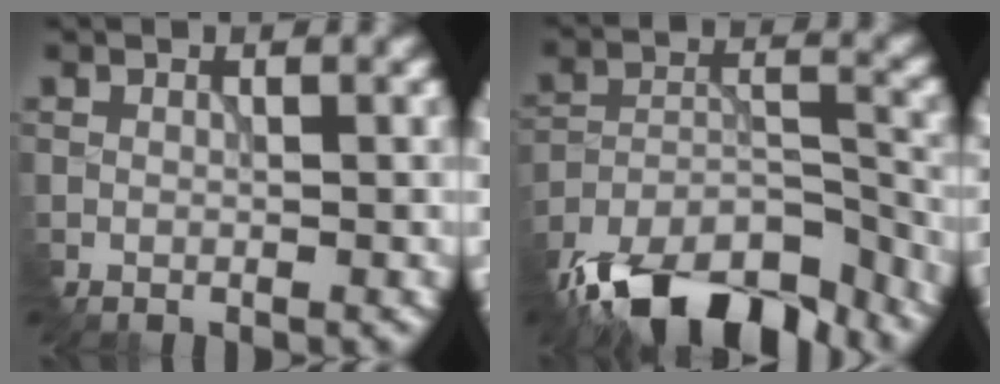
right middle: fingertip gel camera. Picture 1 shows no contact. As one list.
[{"total": 12.8, "force": [-10.7, 4.5, 5.4], "torque": [-0.112, -0.001, -0.176]}]